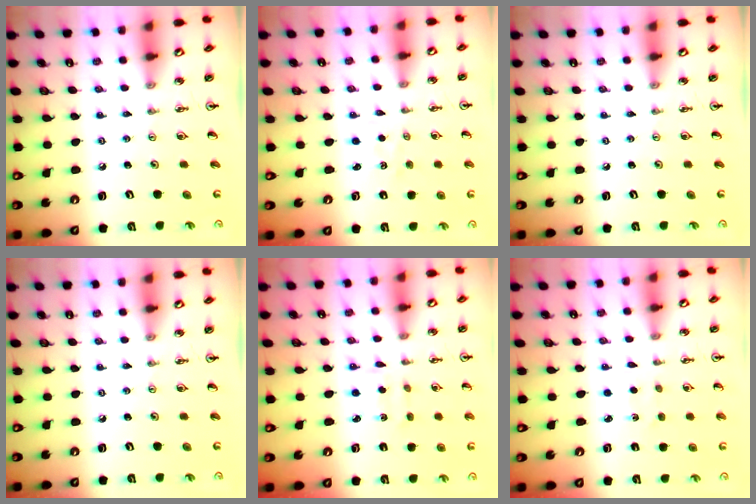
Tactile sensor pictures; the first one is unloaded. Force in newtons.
{"total": 1.5, "press": 1.4, "slide": 0.3}
{"total": 0.0}
{"total": 0.0}
{"total": 1.9, "press": 1.7, "slide": 0.8}
{"total": 1.6, "press": 1.6, "slide": 0.3}